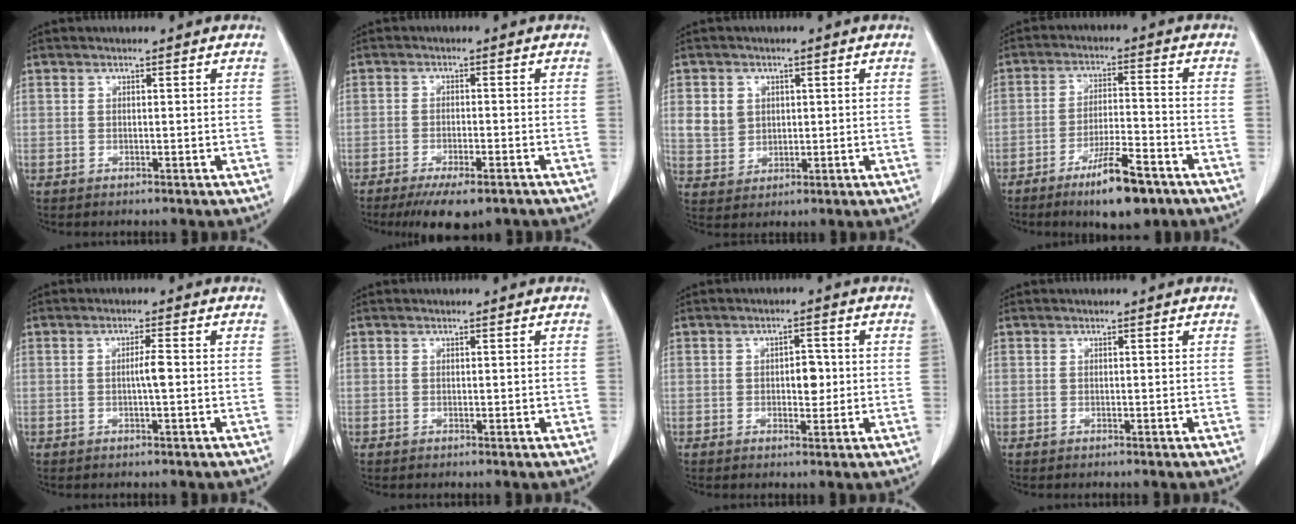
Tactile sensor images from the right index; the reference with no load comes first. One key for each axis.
{"total": 8.3, "fx": -6.1, "fy": 2.0, "fz": 5.2, "tx": -0.075, "ty": -0.014, "tz": -0.089}
{"total": 5.2, "fx": 1.5, "fy": 4.6, "fz": 1.8, "tx": -0.035, "ty": 0.011, "tz": 0.038}
{"total": 10.1, "fx": -6.5, "fy": 1.9, "fz": 7.5, "tx": -0.127, "ty": -0.011, "tz": -0.105}
{"total": 2.3, "fx": -0.2, "fy": 0.0, "fz": 2.3, "tx": -0.039, "ty": 0.001, "tz": -0.003}
{"total": 0.5, "fx": 0.0, "fy": 0.4, "fz": 0.4, "tx": -0.004, "ty": 0.000, "tz": 0.002}
{"total": 3.3, "fx": 0.0, "fy": 1.7, "fz": 2.8, "tx": -0.037, "ty": 0.004, "tz": 0.003}
{"total": 0.0}